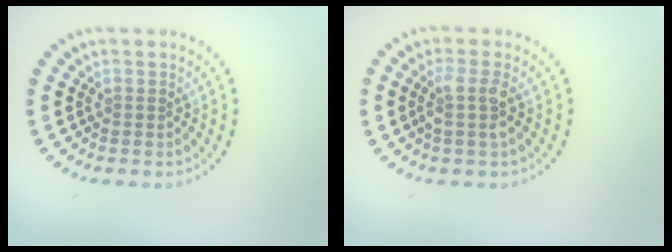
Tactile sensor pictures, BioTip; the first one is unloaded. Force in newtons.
{"total": 2.2, "press": 1.7, "slide": 1.4}